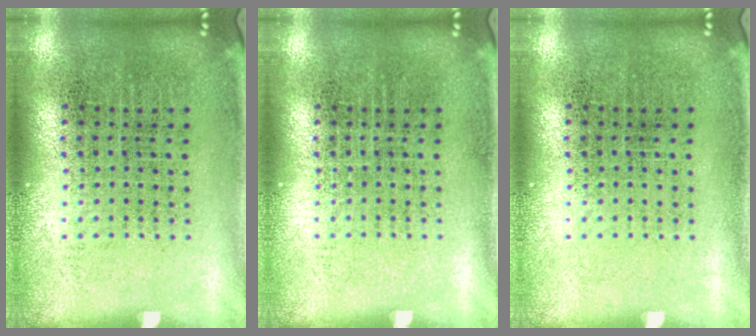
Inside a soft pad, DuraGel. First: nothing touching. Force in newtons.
{"total": 0.0}
{"total": 0.0}